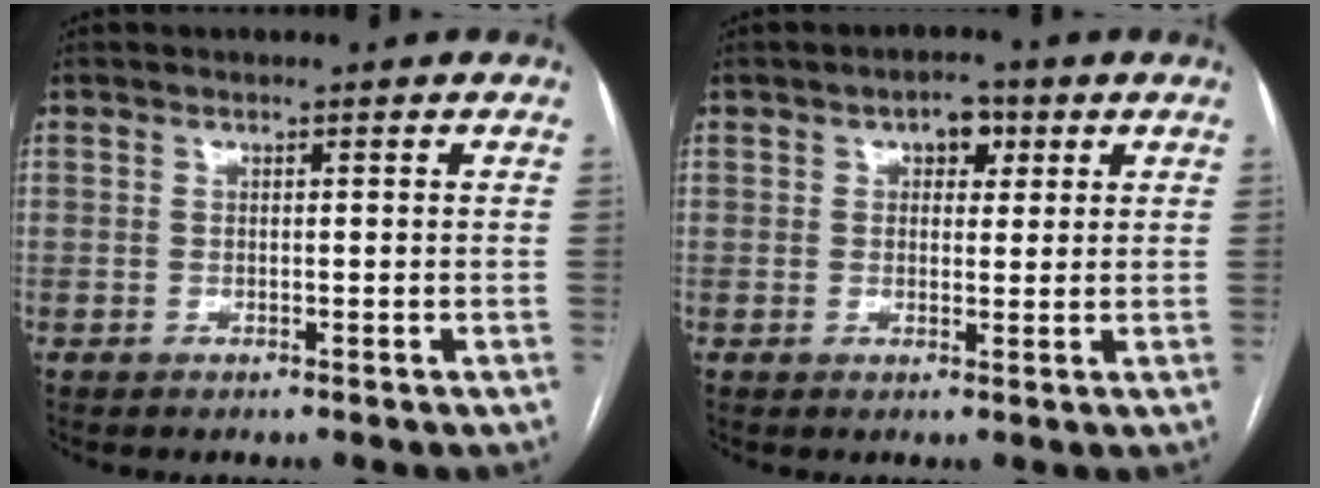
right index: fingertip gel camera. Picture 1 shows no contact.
{"total": 3.5, "force": [1.6, 2.1, 2.4], "torque": [-0.031, 0.014, 0.022]}